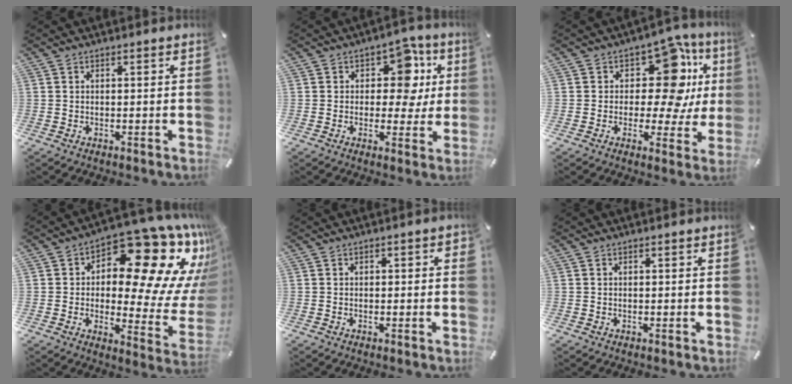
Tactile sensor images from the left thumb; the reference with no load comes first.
{"total": 11.2, "force": [3.6, 7.7, 7.3], "torque": [-0.092, -0.017, 0.060]}
{"total": 15.6, "force": [4.9, 8.8, 11.9], "torque": [-0.157, -0.034, 0.082]}
{"total": 21.6, "force": [10.3, 10.1, 16.0], "torque": [-0.197, -0.094, 0.163]}
{"total": 0.9, "force": [-0.2, 0.6, 0.6], "torque": [-0.009, 0.004, -0.005]}
{"total": 0.0}